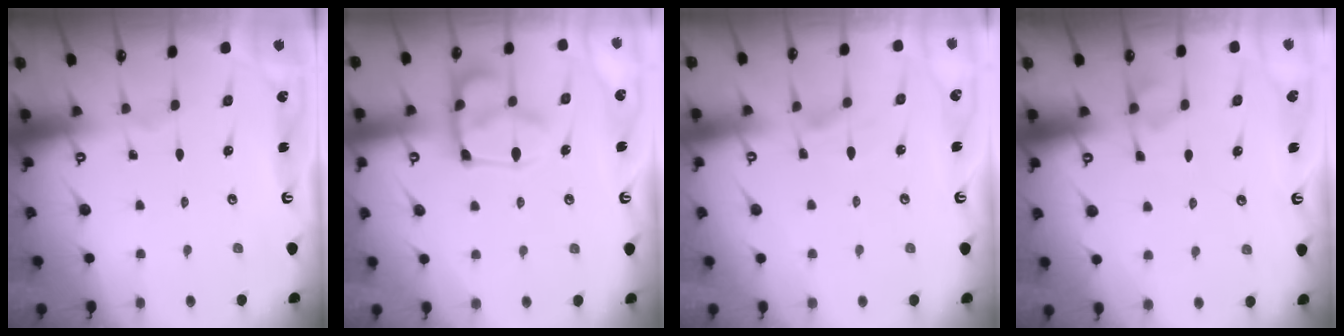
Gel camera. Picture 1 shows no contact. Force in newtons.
{"total": 15.5, "press": 15.5, "slide": 1.2}
{"total": 1.4, "press": 0.7, "slide": 1.2}
{"total": 0.9, "press": 0.1, "slide": 0.9}